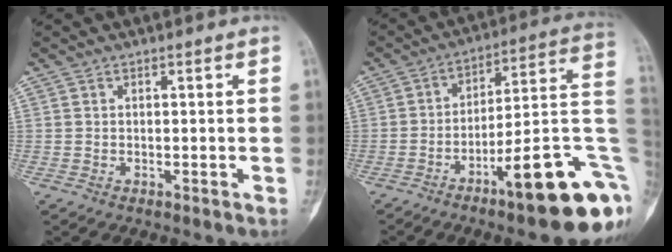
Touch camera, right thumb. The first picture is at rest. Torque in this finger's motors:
{"motor_torque": [2.65, 0.67, 1.17, -1.39, 0.36]}